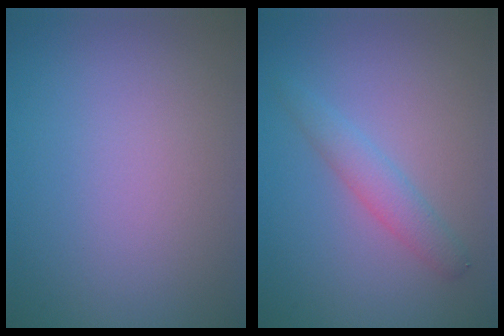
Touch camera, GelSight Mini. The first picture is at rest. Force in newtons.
{"total": 2.3, "press": 2.3, "slide": 0.1}